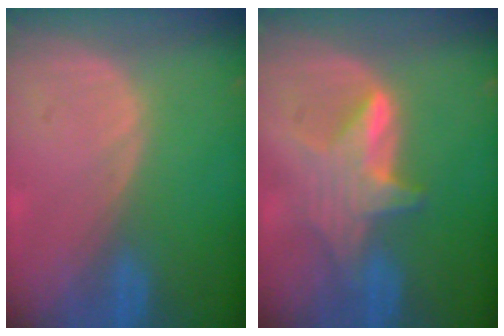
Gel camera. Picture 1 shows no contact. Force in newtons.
{"total": 6.1, "press": 6.0, "slide": 0.5}